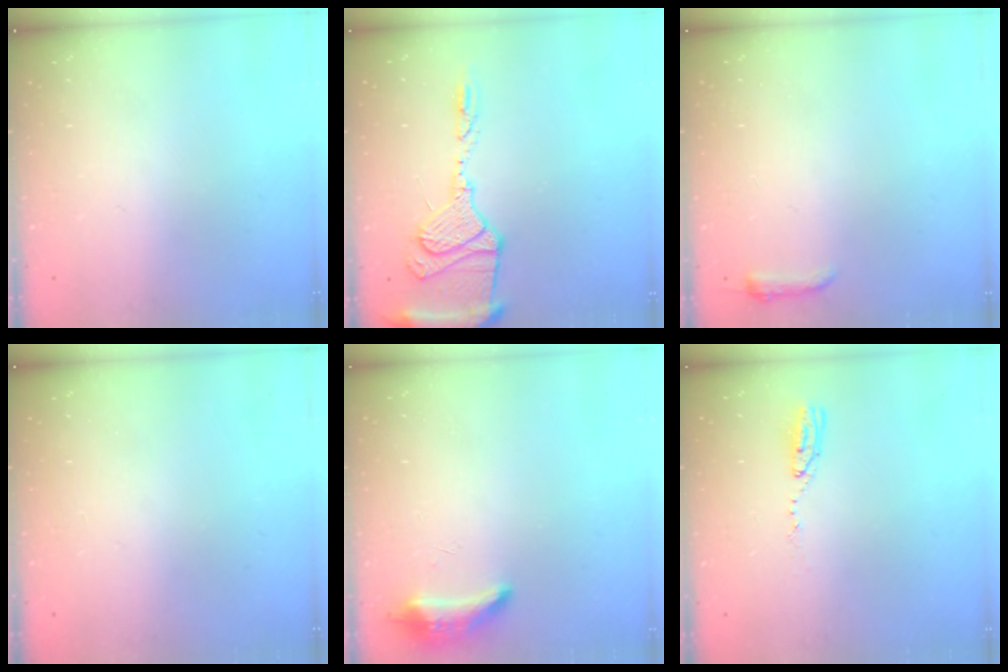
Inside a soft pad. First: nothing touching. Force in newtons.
{"total": 14.7, "press": 14.6, "slide": 1.8}
{"total": 3.6, "press": 3.5, "slide": 0.6}
{"total": 0.0}
{"total": 8.7, "press": 8.5, "slide": 2.0}
{"total": 4.3, "press": 4.3, "slide": 0.4}